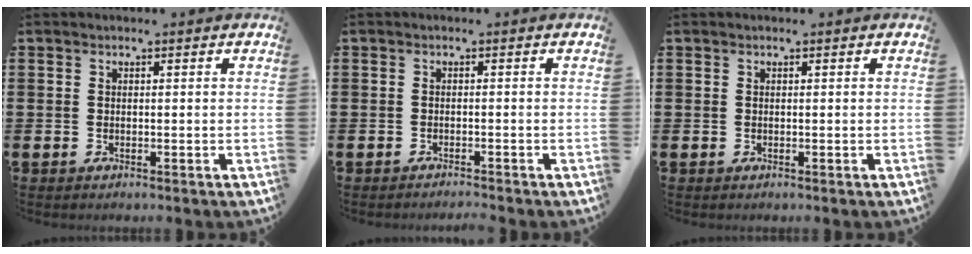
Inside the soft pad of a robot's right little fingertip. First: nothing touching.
{"total": 0.8, "force": [-0.8, -0.1, 0.0], "torque": [-0.001, 0.000, -0.017]}
{"total": 0.0}